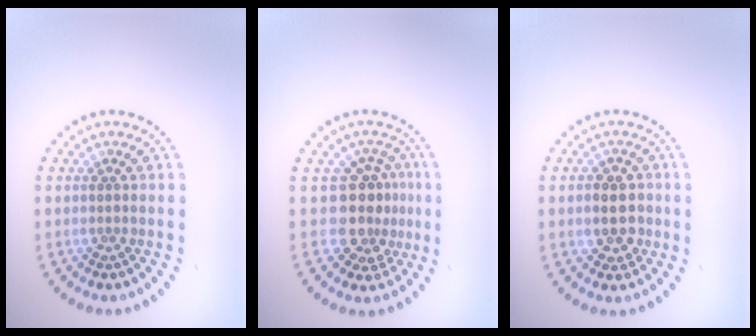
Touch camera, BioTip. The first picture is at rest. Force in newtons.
{"total": 3.7, "press": 2.9, "slide": 2.3}
{"total": 3.0, "press": 2.9, "slide": 0.6}